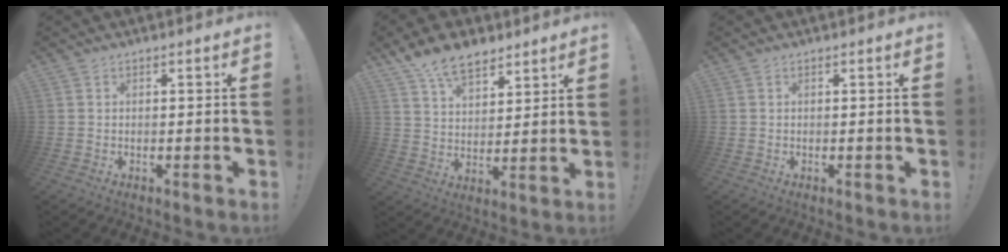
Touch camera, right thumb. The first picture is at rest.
{"total": 11.7, "force": [8.6, 5.9, 5.2], "torque": [-0.092, -0.047, 0.164]}
{"total": 0.0}